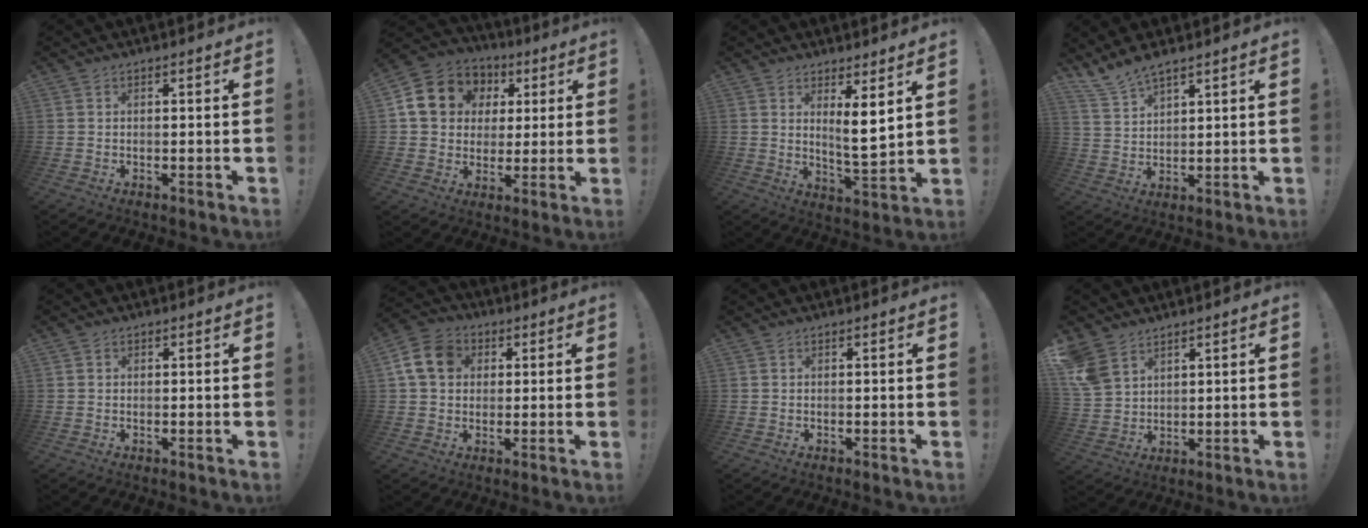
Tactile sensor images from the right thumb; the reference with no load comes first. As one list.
[{"total": 14.4, "force": [4.4, 12.2, 6.2], "torque": [-0.085, -0.010, 0.096]}, {"total": 7.5, "force": [3.8, 1.0, 6.4], "torque": [-0.090, -0.038, 0.064]}, {"total": 6.6, "force": [5.9, 1.4, 2.5], "torque": [-0.060, -0.031, 0.114]}, {"total": 0.5, "force": [0.1, 0.5, 0.0], "torque": [-0.001, 0.001, 0.003]}, {"total": 11.7, "force": [3.0, 9.4, 6.5], "torque": [-0.111, 0.008, 0.064]}, {"total": 0.0}, {"total": 7.9, "force": [5.4, 4.8, 3.2], "torque": [-0.070, -0.026, 0.112]}]